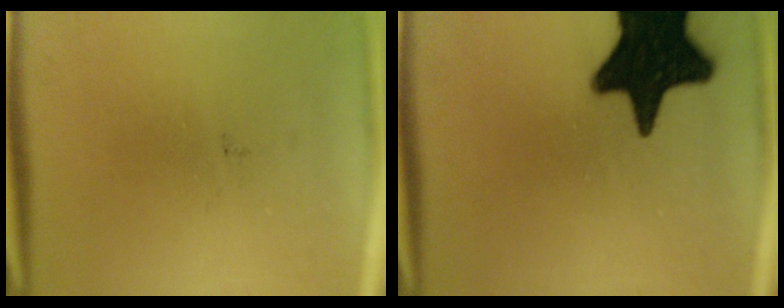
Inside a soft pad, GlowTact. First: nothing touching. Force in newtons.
{"total": 18.6}